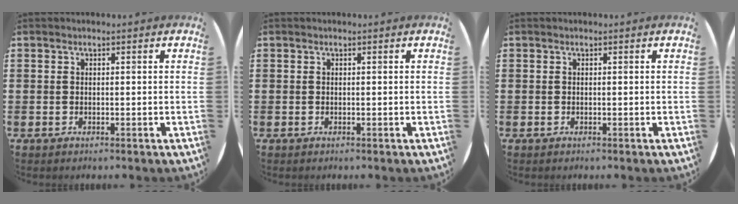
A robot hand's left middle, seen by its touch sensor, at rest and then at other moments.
{"total": 0.0}
{"total": 0.0}